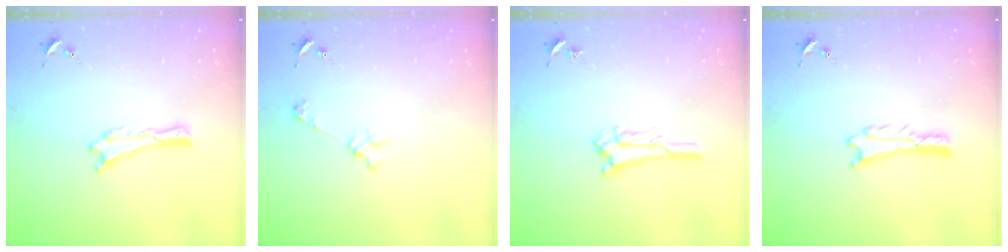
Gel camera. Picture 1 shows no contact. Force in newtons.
{"total": 2.4, "press": 2.4, "slide": 0.3}
{"total": 2.3, "press": 2.2, "slide": 0.2}
{"total": 0.9, "press": 0.8, "slide": 0.1}